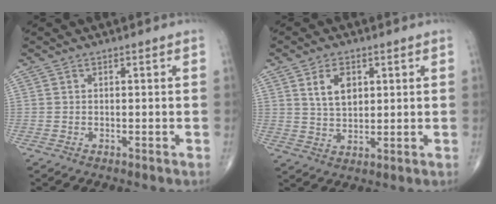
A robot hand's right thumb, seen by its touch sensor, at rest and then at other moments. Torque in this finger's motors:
{"motor_torque": [-0.45, 0.71, 0.22, 0.33, 0.10]}